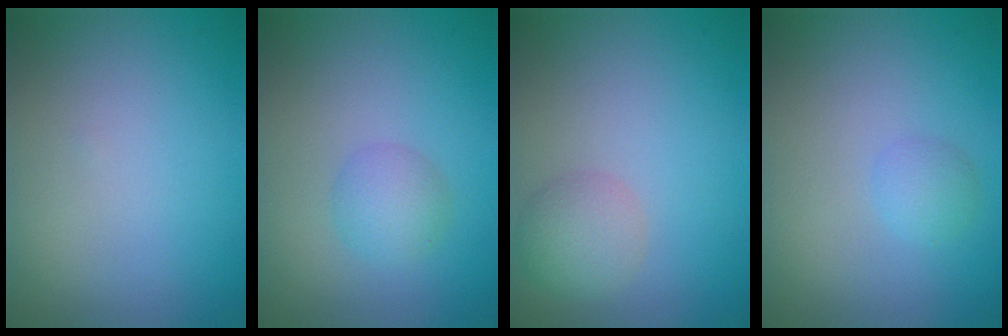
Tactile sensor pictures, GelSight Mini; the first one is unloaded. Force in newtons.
{"total": 2.2, "press": 2.2, "slide": 0.1}
{"total": 2.6, "press": 2.6, "slide": 0.1}
{"total": 1.3, "press": 1.3, "slide": 0.0}